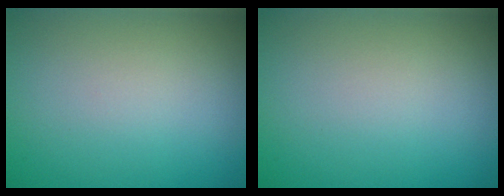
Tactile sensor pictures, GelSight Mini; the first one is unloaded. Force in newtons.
{"total": 0.0}